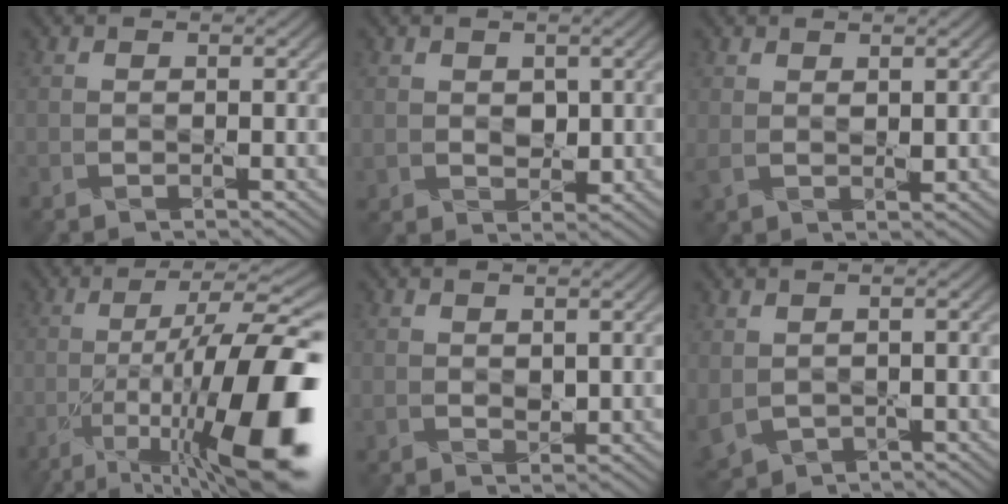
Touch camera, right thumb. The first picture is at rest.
{"total": 2.6, "force": [0.8, 2.1, 1.3], "torque": [-0.038, -0.009, 0.017]}
{"total": 2.3, "force": [1.1, 1.1, 1.7], "torque": [-0.042, -0.004, 0.026]}
{"total": 18.2, "force": [-6.7, 5.3, 16.1], "torque": [-0.254, 0.005, -0.110]}
{"total": 1.6, "force": [0.8, 1.0, 0.9], "torque": [-0.021, -0.007, 0.022]}
{"total": 3.5, "force": [0.0, 2.7, 2.2], "torque": [-0.073, -0.017, 0.004]}